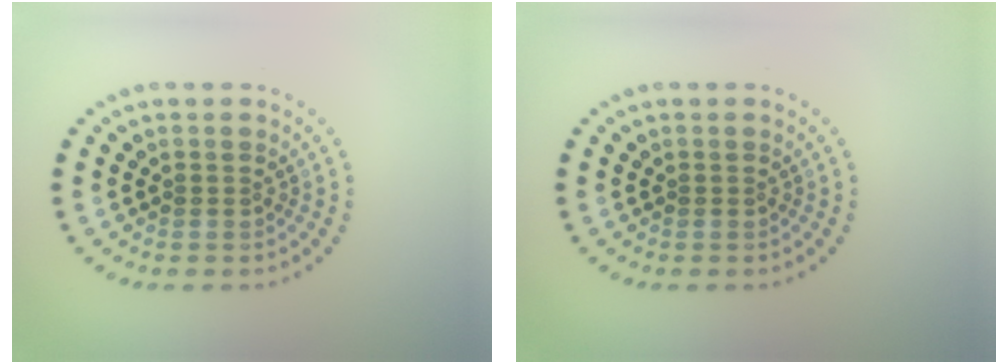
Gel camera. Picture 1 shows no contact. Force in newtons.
{"total": 0.0}